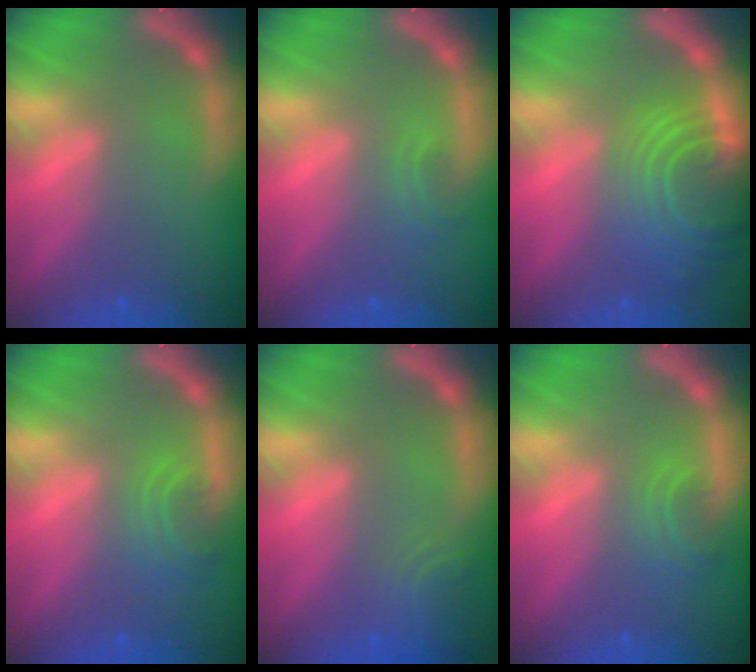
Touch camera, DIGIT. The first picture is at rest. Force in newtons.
{"total": 1.4}
{"total": 10.0}
{"total": 2.9}
{"total": 3.5}
{"total": 2.4}